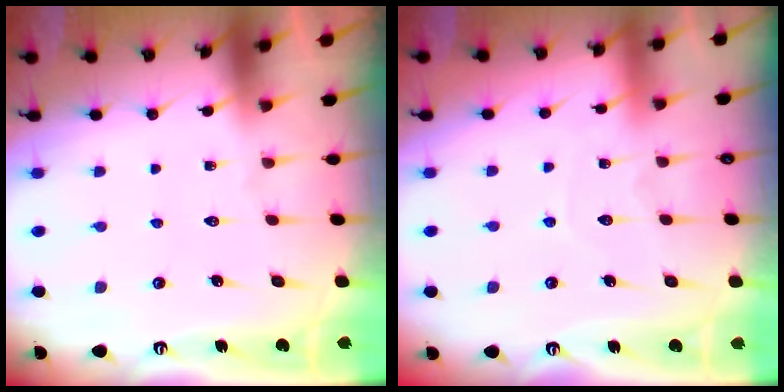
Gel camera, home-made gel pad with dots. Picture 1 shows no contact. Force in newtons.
{"total": 5.4, "press": 5.4, "slide": 0.5}